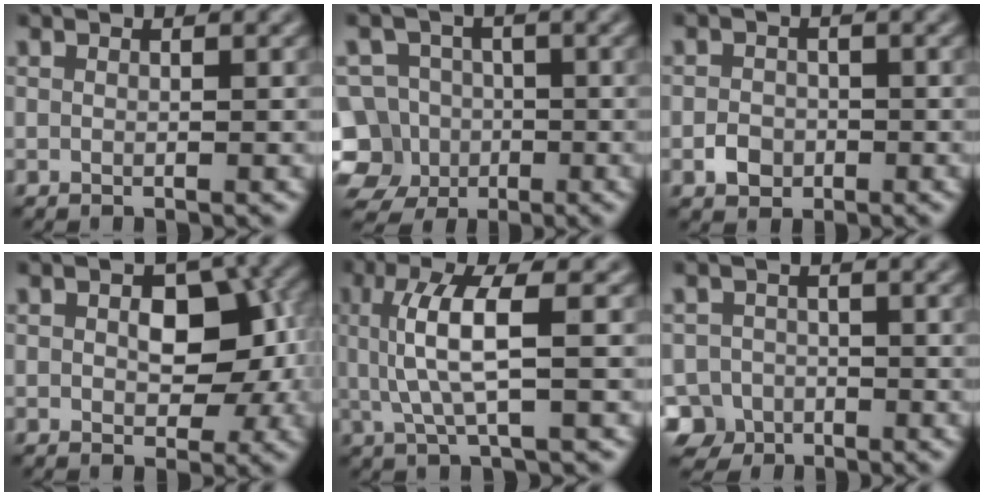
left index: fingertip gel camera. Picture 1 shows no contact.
{"total": 8.9, "force": [-4.4, 7.5, 2.0], "torque": [-0.035, -0.005, -0.093]}
{"total": 1.9, "force": [-0.8, 1.5, 0.7], "torque": [-0.007, 0.000, -0.019]}
{"total": 6.3, "force": [0.3, 3.8, 5.0], "torque": [-0.059, -0.001, 0.006]}
{"total": 4.9, "force": [0.6, 1.1, 4.8], "torque": [-0.107, 0.003, 0.015]}
{"total": 5.5, "force": [-3.5, 4.2, 0.9], "torque": [0.003, -0.006, -0.068]}